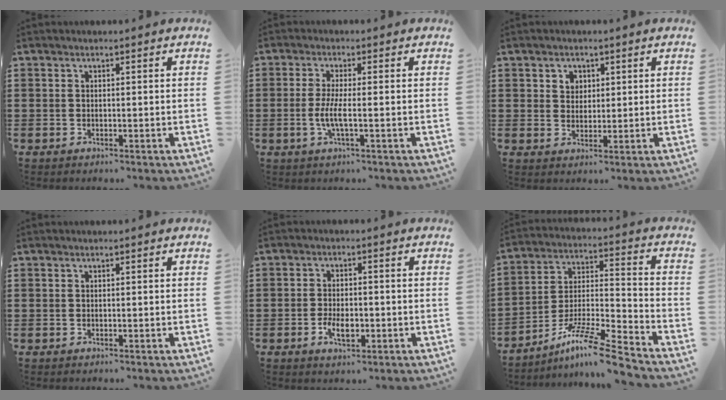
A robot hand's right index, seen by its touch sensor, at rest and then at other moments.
{"total": 4.2, "force": [-0.9, 0.5, 4.1], "torque": [-0.094, -0.010, -0.026]}
{"total": 2.2, "force": [1.1, 1.9, 0.5], "torque": [-0.017, 0.009, 0.020]}
{"total": 0.0}
{"total": 4.0, "force": [-1.3, 1.9, 3.3], "torque": [-0.056, -0.004, -0.025]}
{"total": 11.3, "force": [-9.1, 0.4, 6.8], "torque": [-0.122, 0.007, -0.180]}